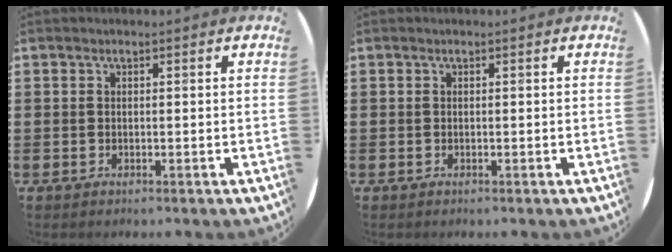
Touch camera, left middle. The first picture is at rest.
{"total": 0.0}